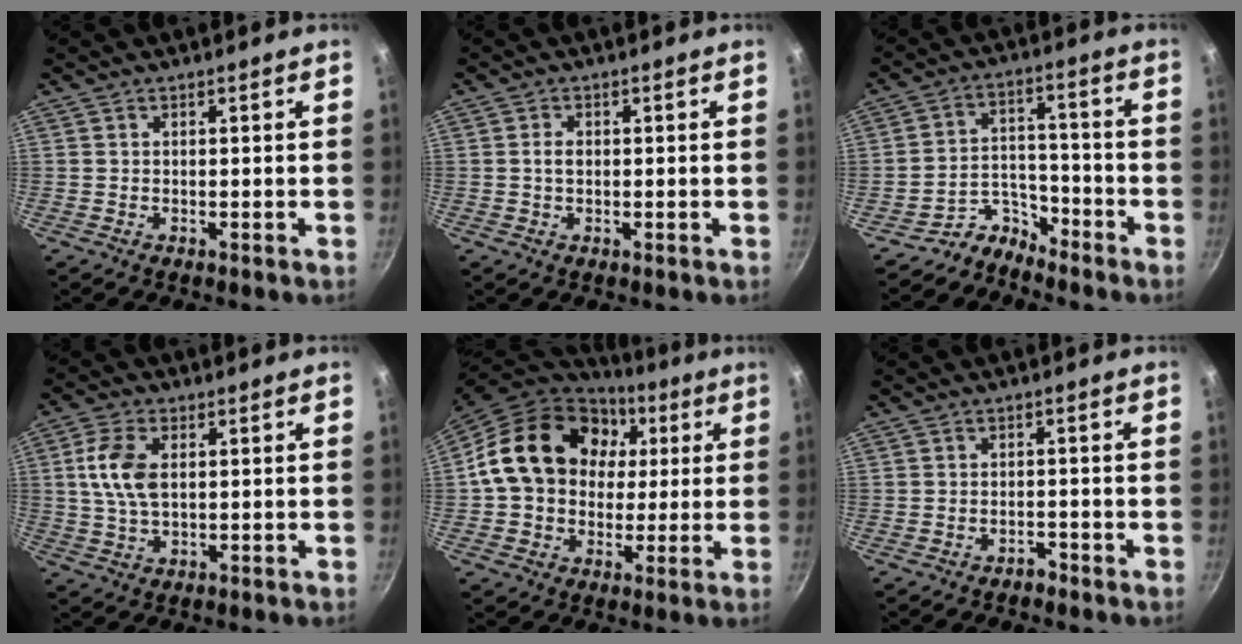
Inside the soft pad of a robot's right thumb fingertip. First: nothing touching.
{"total": 1.9, "force": [0.1, 1.3, 1.4], "torque": [-0.021, 0.005, 0.001]}
{"total": 6.3, "force": [-5.7, 2.5, 0.2], "torque": [0.016, 0.064, -0.117]}
{"total": 8.3, "force": [1.5, 4.8, 6.7], "torque": [-0.128, 0.005, 0.028]}
{"total": 21.0, "force": [4.0, 17.0, 11.8], "torque": [-0.184, 0.028, 0.066]}
{"total": 1.4, "force": [-1.3, 0.4, 0.2], "torque": [0.006, 0.019, -0.015]}